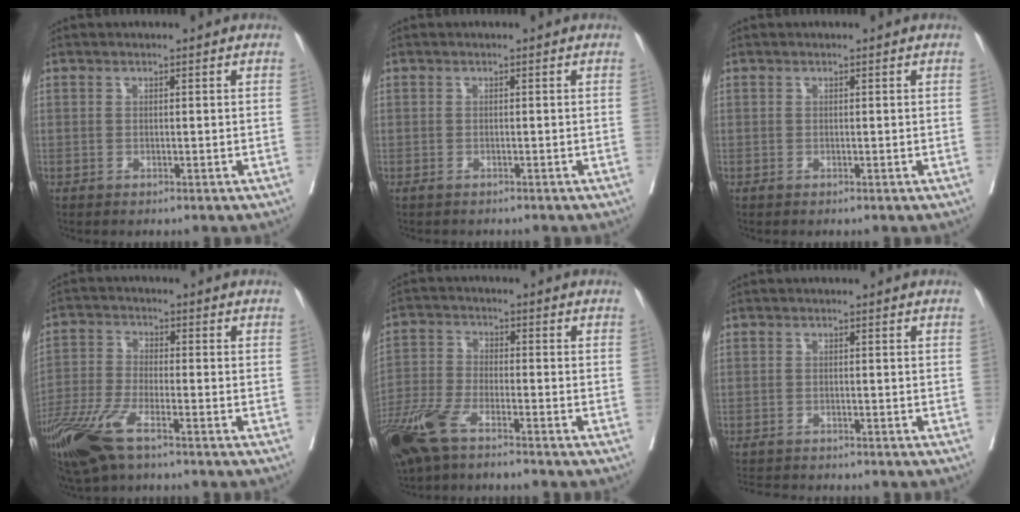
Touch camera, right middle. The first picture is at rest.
{"total": 0.8, "force": [-0.7, 0.3, 0.0], "torque": [-0.007, 0.000, -0.012]}
{"total": 0.0}
{"total": 11.2, "force": [-7.5, 2.7, 7.9], "torque": [-0.168, -0.026, -0.147]}
{"total": 10.4, "force": [-7.5, 2.5, 6.7], "torque": [-0.143, -0.022, -0.149]}
{"total": 4.4, "force": [-4.3, 0.3, 0.8], "torque": [-0.005, -0.013, -0.070]}